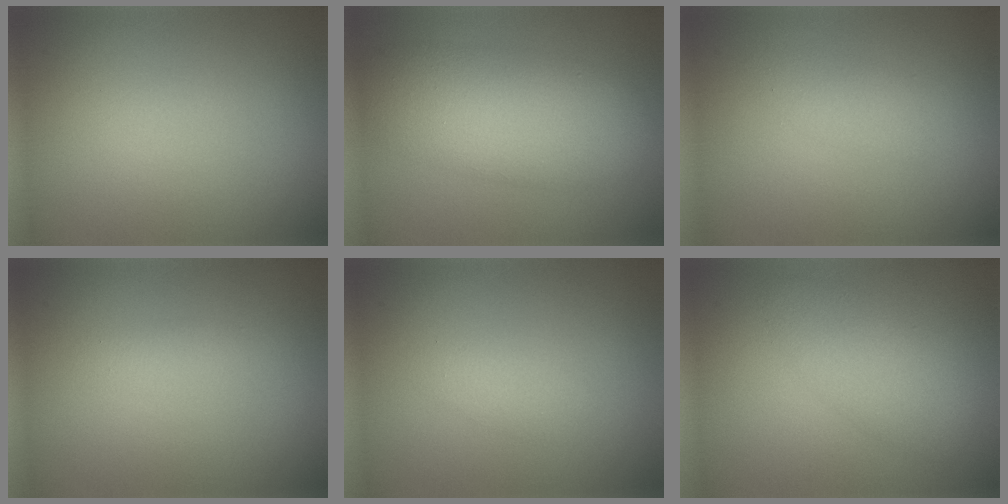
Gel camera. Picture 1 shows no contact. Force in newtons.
{"total": 7.0, "press": 7.0, "slide": 0.3}
{"total": 1.7, "press": 1.7, "slide": 0.1}
{"total": 0.9, "press": 0.9, "slide": 0.0}
{"total": 1.1, "press": 1.1, "slide": 0.0}
{"total": 3.2, "press": 3.2, "slide": 0.0}